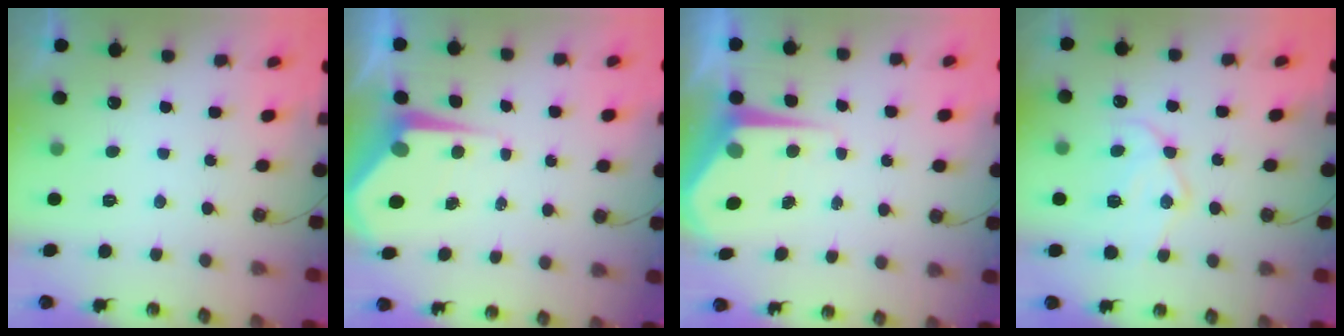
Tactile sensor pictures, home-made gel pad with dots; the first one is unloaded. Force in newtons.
{"total": 5.9, "press": 5.9, "slide": 0.5}
{"total": 6.9, "press": 6.9, "slide": 0.4}
{"total": 13.8, "press": 13.7, "slide": 1.0}